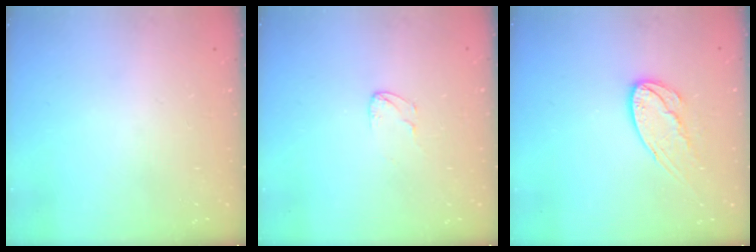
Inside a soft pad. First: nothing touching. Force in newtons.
{"total": 2.5, "press": 2.5, "slide": 0.2}
{"total": 11.3, "press": 11.3, "slide": 1.0}